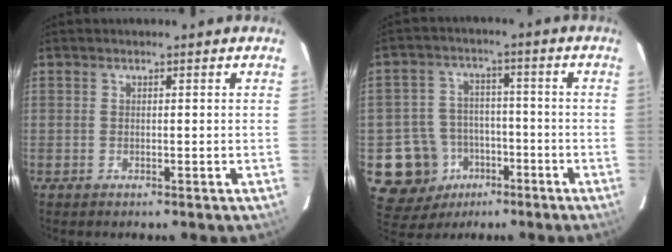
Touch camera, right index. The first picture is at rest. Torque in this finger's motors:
{"motor_torque": [-0.22, -0.25, -0.74, -0.21]}